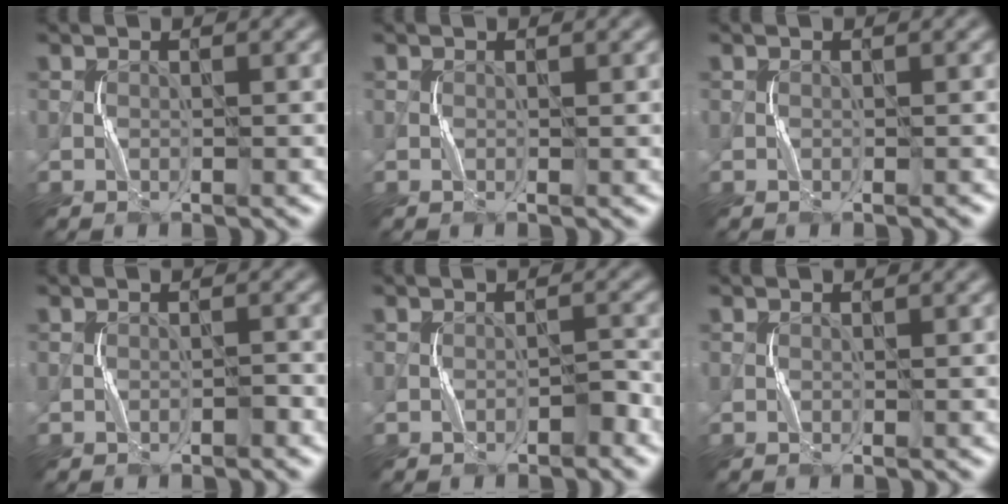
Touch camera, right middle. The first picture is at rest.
{"total": 0.0}
{"total": 0.0}
{"total": 0.6, "force": [-0.4, 0.4, 0.4], "torque": [-0.008, 0.005, -0.006]}
{"total": 1.2, "force": [-0.8, 0.6, 0.7], "torque": [-0.010, 0.006, -0.013]}
{"total": 0.0}